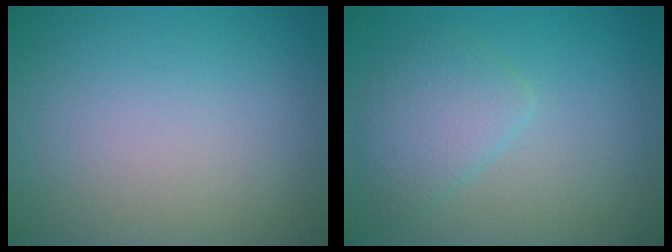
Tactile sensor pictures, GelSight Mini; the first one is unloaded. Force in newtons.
{"total": 2.9, "press": 2.9, "slide": 0.0}